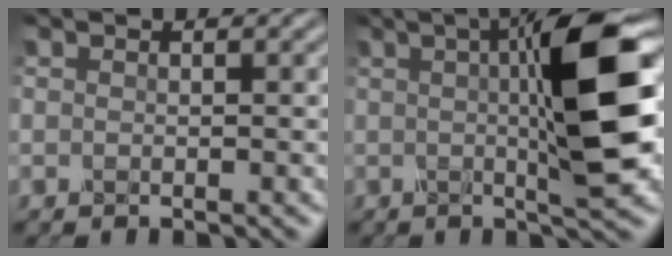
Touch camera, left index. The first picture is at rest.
{"total": 10.5, "force": [1.5, 1.7, 10.2], "torque": [-0.138, 0.010, 0.024]}